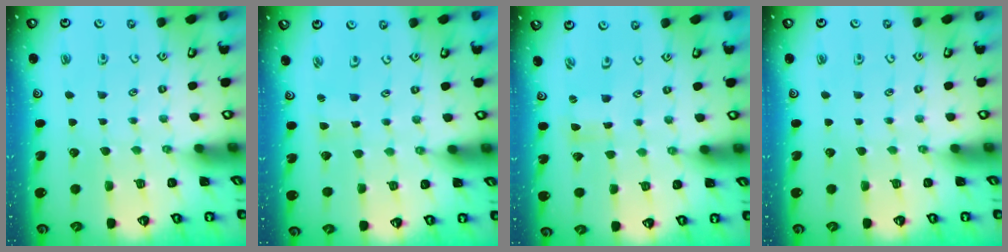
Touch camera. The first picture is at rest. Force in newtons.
{"total": 2.6, "press": 2.6, "slide": 0.3}
{"total": 0.0}
{"total": 0.0}